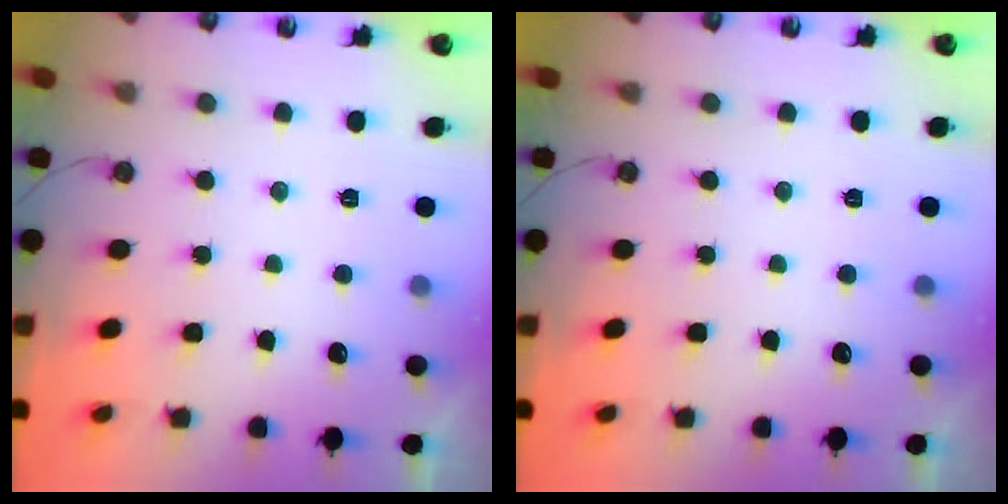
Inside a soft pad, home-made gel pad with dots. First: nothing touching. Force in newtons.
{"total": 0.0}